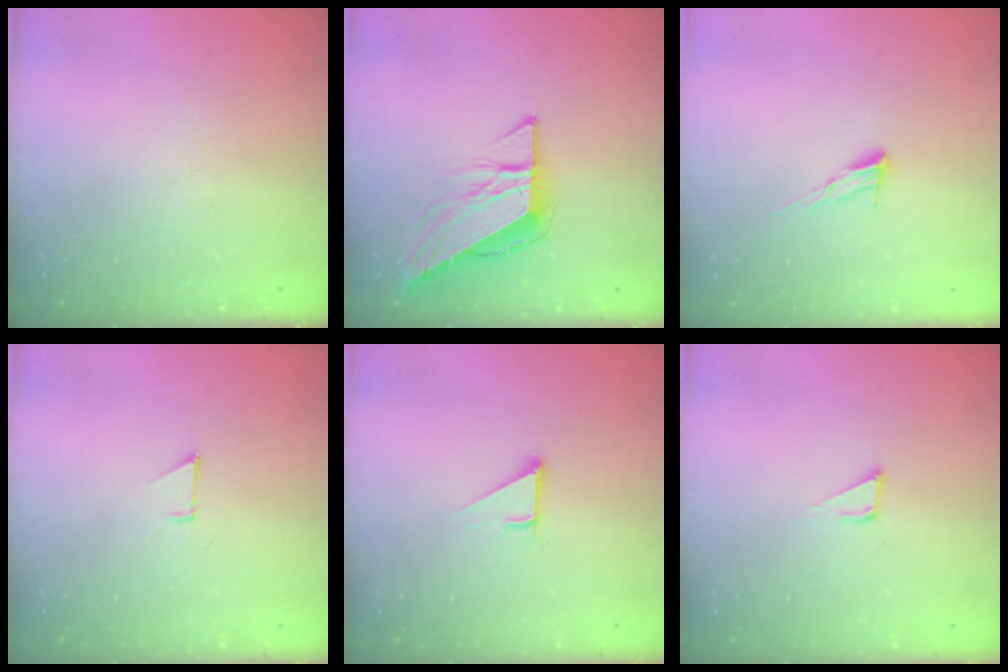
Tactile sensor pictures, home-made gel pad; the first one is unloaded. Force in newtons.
{"total": 9.3, "press": 9.3, "slide": 0.5}
{"total": 7.2, "press": 7.2, "slide": 0.4}
{"total": 0.9, "press": 0.9, "slide": 0.1}
{"total": 2.7, "press": 2.7, "slide": 0.0}
{"total": 4.3, "press": 4.3, "slide": 0.3}